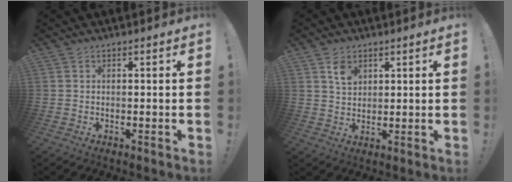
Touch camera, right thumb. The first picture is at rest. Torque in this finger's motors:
{"motor_torque": [-0.22, 0.21, 0.85, -0.54, 0.04]}